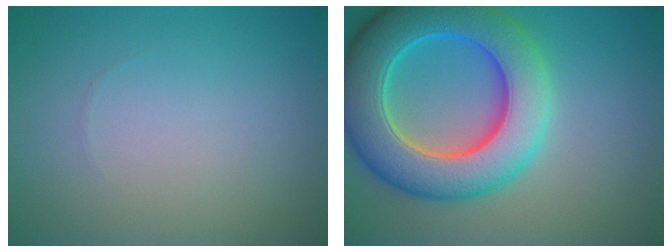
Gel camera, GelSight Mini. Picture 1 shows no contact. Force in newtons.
{"total": 10.5, "press": 10.5, "slide": 0.3}